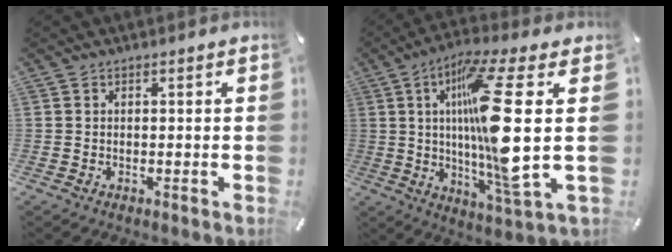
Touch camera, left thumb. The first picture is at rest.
{"total": 20.1, "force": [3.3, 2.3, 19.7], "torque": [-0.369, -0.029, 0.032]}